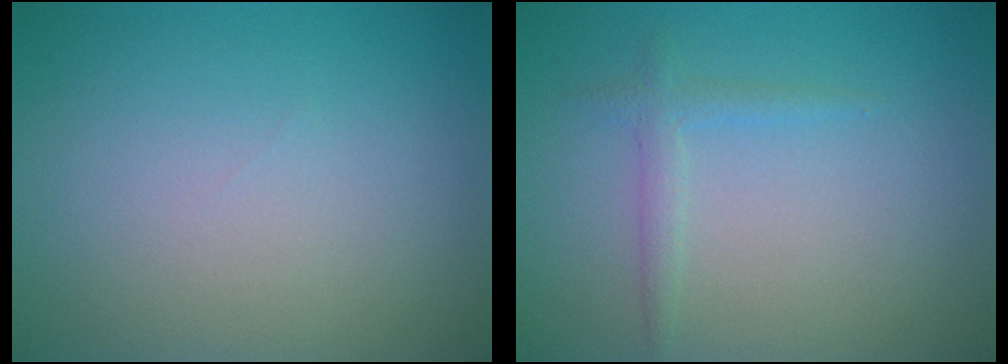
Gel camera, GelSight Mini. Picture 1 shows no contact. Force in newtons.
{"total": 1.3, "press": 1.3, "slide": 0.0}